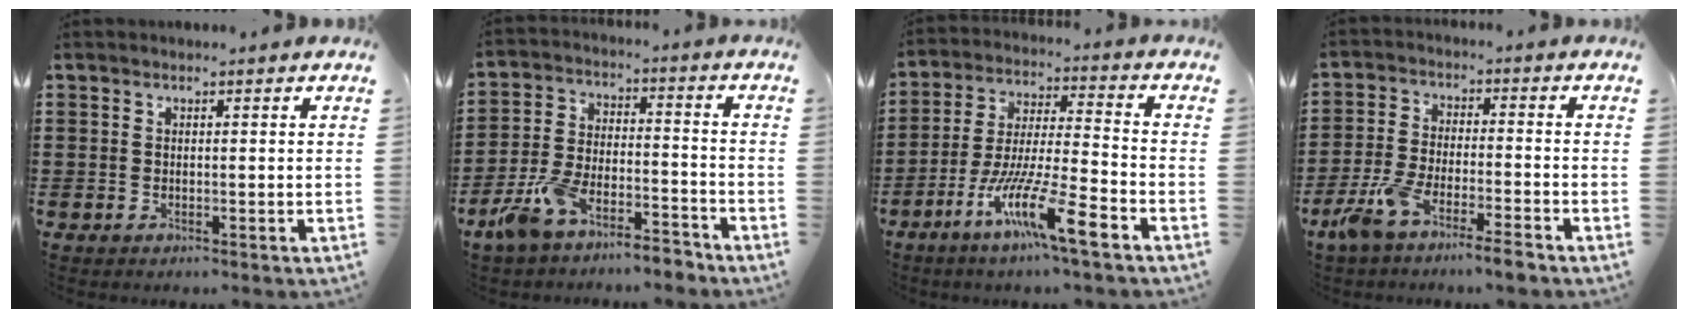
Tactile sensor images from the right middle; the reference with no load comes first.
{"total": 8.1, "force": [-7.0, 1.8, 3.7], "torque": [-0.082, 0.012, -0.138]}
{"total": 12.3, "force": [-7.5, 1.1, 9.7], "torque": [-0.192, -0.003, -0.146]}
{"total": 7.1, "force": [-5.7, 0.5, 4.3], "torque": [-0.101, -0.010, -0.110]}